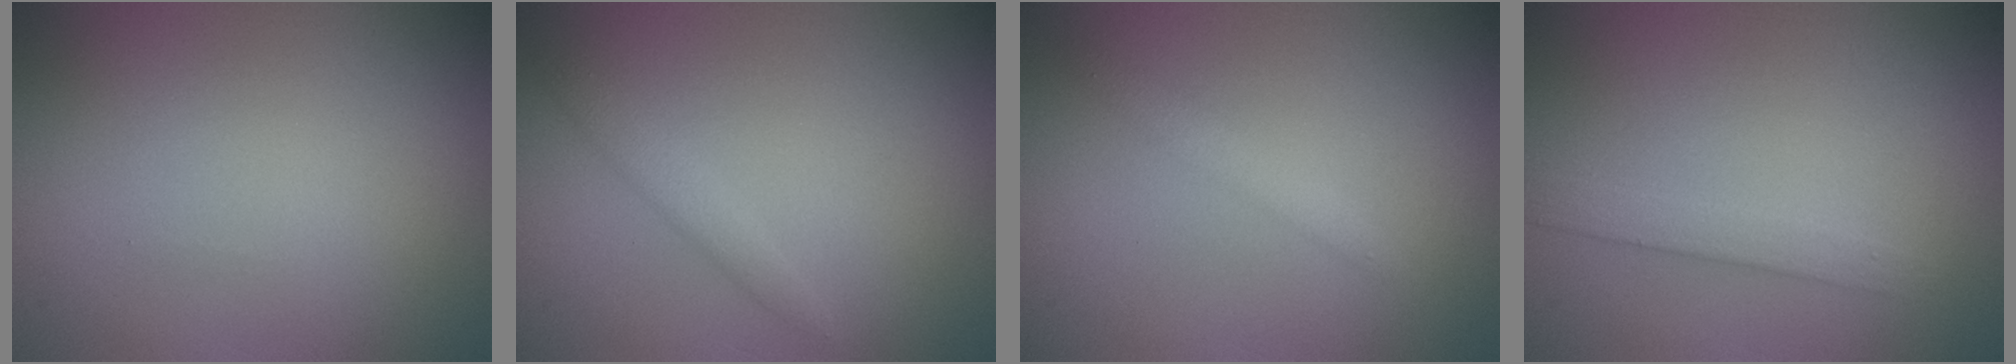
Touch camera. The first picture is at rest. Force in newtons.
{"total": 1.3, "press": 1.3, "slide": 0.0}
{"total": 1.4, "press": 1.4, "slide": 0.1}
{"total": 1.9, "press": 1.9, "slide": 0.1}